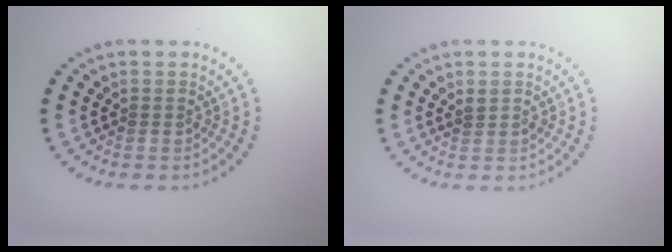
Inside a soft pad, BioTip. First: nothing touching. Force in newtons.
{"total": 0.7, "press": 0.6, "slide": 0.3}